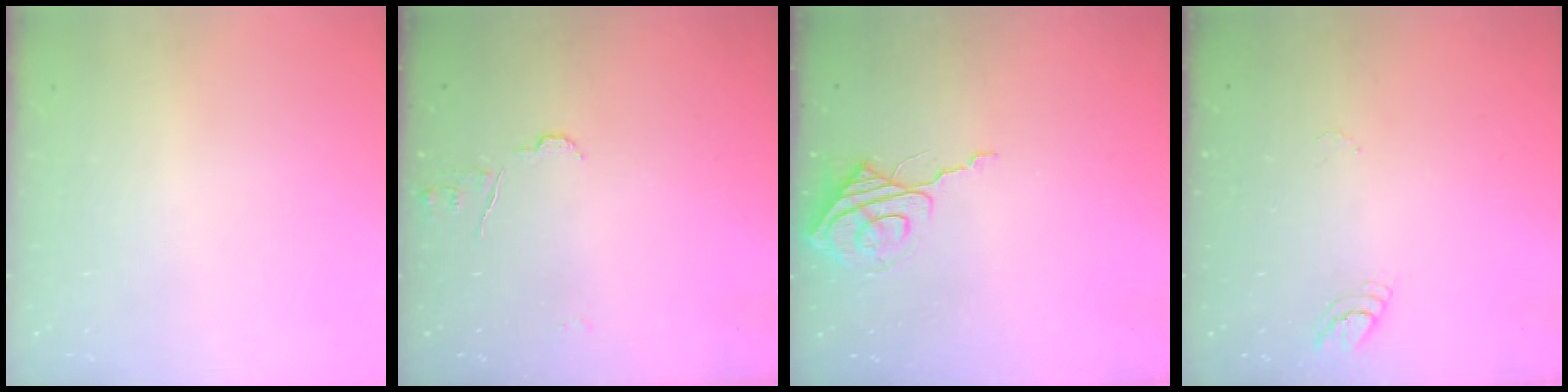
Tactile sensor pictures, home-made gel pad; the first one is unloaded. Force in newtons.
{"total": 6.8, "press": 6.8, "slide": 0.6}
{"total": 8.3, "press": 8.3, "slide": 0.7}
{"total": 3.6, "press": 3.6, "slide": 0.4}